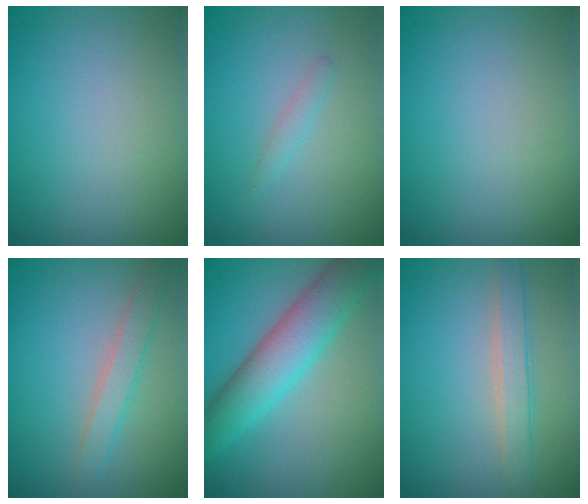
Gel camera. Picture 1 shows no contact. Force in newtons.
{"total": 0.9, "press": 0.9, "slide": 0.0}
{"total": 0.0}
{"total": 2.3, "press": 2.3, "slide": 0.1}
{"total": 6.3, "press": 6.3, "slide": 0.1}
{"total": 2.4, "press": 2.4, "slide": 0.1}